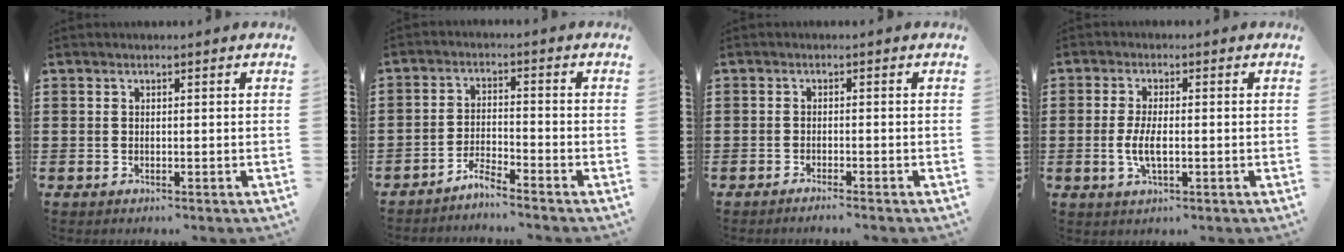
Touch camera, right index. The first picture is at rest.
{"total": 3.4, "force": [-3.4, -0.4, 0.5], "torque": [-0.021, 0.000, -0.072]}
{"total": 1.3, "force": [-1.2, -0.4, 0.3], "torque": [-0.004, 0.000, -0.024]}
{"total": 4.2, "force": [-0.7, 1.5, 3.9], "torque": [-0.090, -0.005, -0.019]}